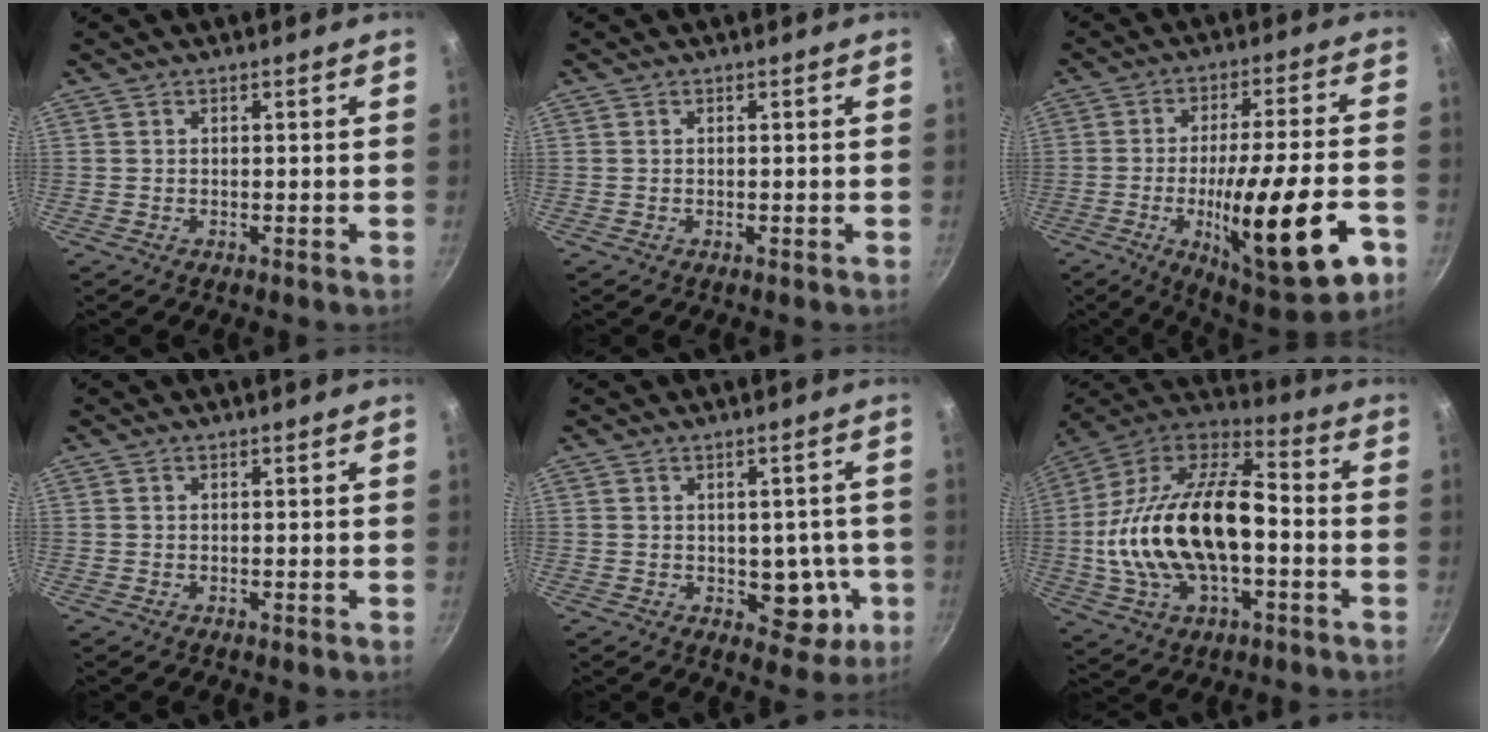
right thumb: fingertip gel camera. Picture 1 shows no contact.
{"total": 0.0}
{"total": 23.6, "force": [-8.0, 5.6, 21.4], "torque": [-0.311, 0.020, -0.112]}
{"total": 0.0}
{"total": 7.9, "force": [-1.4, 5.2, 5.8], "torque": [-0.027, 0.007, -0.011]}
{"total": 25.5, "force": [-2.6, 13.7, 21.4], "torque": [-0.400, 0.045, -0.054]}